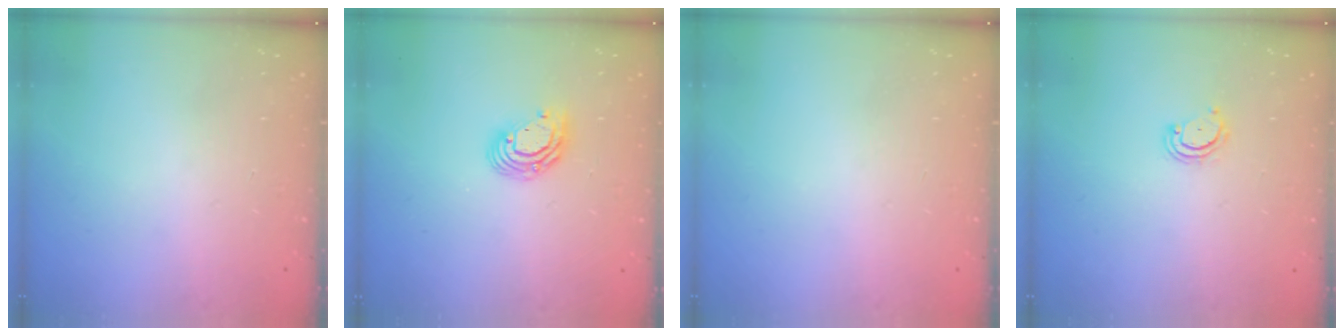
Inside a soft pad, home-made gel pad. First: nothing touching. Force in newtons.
{"total": 8.1, "press": 8.0, "slide": 1.4}
{"total": 0.0}
{"total": 3.7, "press": 3.7, "slide": 0.3}